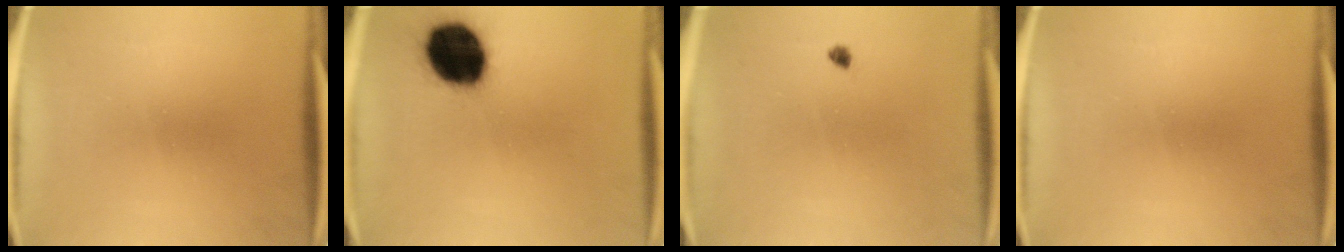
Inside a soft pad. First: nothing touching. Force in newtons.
{"total": 19.2}
{"total": 0.9}
{"total": 0.0}